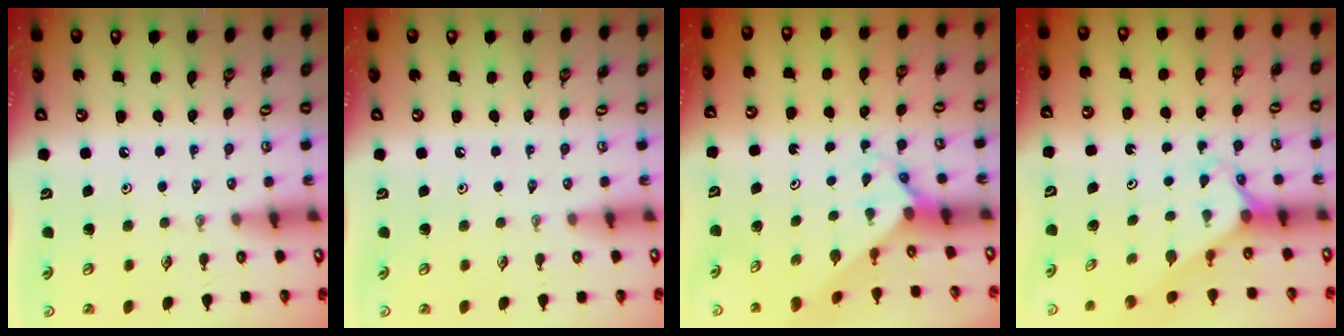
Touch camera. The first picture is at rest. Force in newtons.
{"total": 0.0}
{"total": 1.7, "press": 1.7, "slide": 0.1}
{"total": 2.4, "press": 2.4, "slide": 0.2}